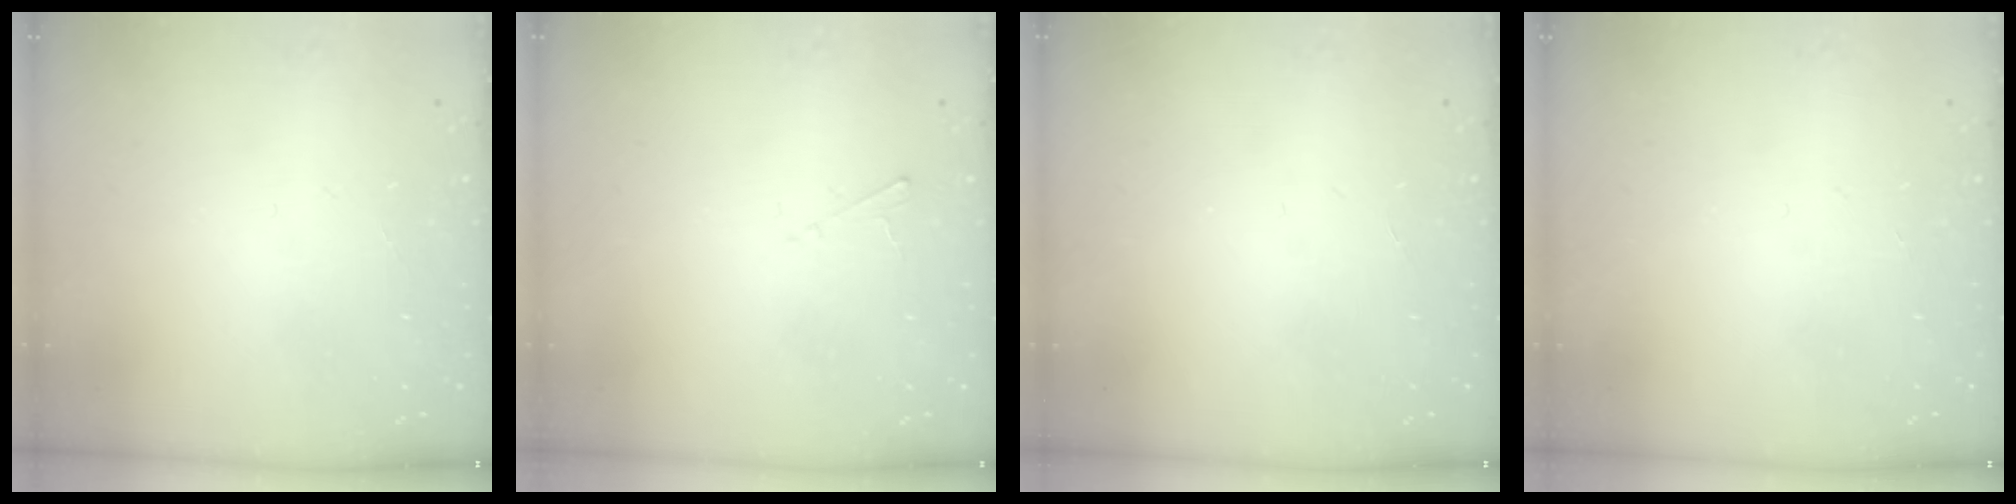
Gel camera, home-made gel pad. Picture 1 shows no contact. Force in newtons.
{"total": 2.0, "press": 2.0, "slide": 0.2}
{"total": 0.0}
{"total": 0.0}